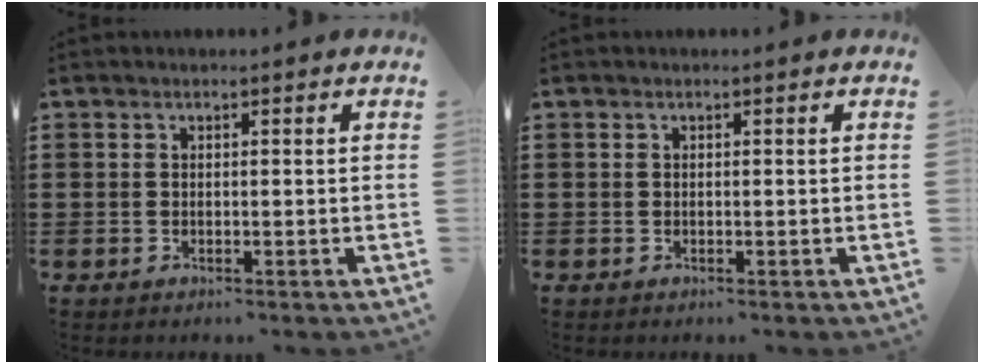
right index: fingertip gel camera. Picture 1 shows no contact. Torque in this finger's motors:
{"motor_torque": [2.14, 0.00, 0.91, -0.01]}